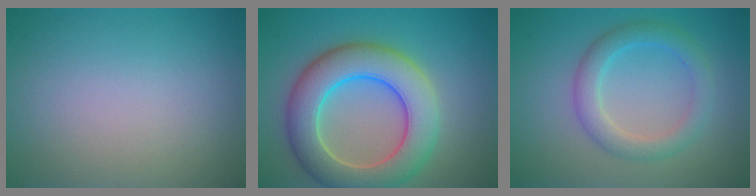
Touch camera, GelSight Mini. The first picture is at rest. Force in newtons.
{"total": 8.8, "press": 8.7, "slide": 0.7}
{"total": 3.3, "press": 3.3, "slide": 0.1}